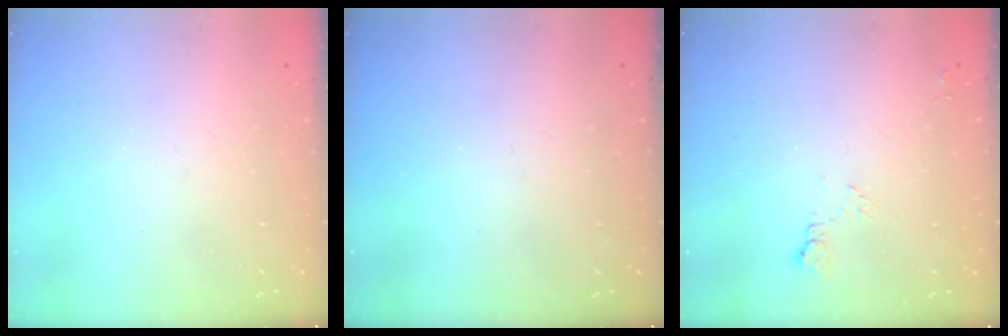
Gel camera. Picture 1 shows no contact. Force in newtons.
{"total": 0.0}
{"total": 5.3, "press": 5.3, "slide": 0.7}